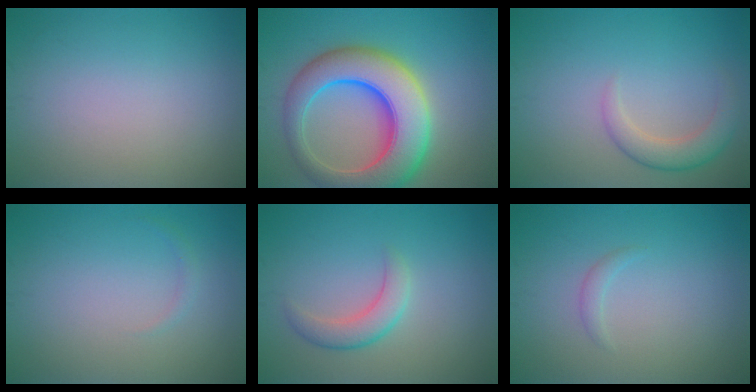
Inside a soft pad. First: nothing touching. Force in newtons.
{"total": 11.0, "press": 11.0, "slide": 0.3}
{"total": 3.1, "press": 3.1, "slide": 0.3}
{"total": 0.6, "press": 0.6, "slide": 0.0}
{"total": 2.7, "press": 2.7, "slide": 0.1}
{"total": 0.8, "press": 0.8, "slide": 0.1}